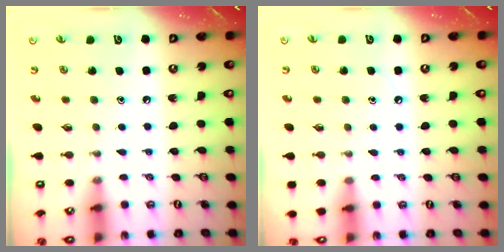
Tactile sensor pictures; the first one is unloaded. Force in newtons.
{"total": 3.8, "press": 3.7, "slide": 0.5}